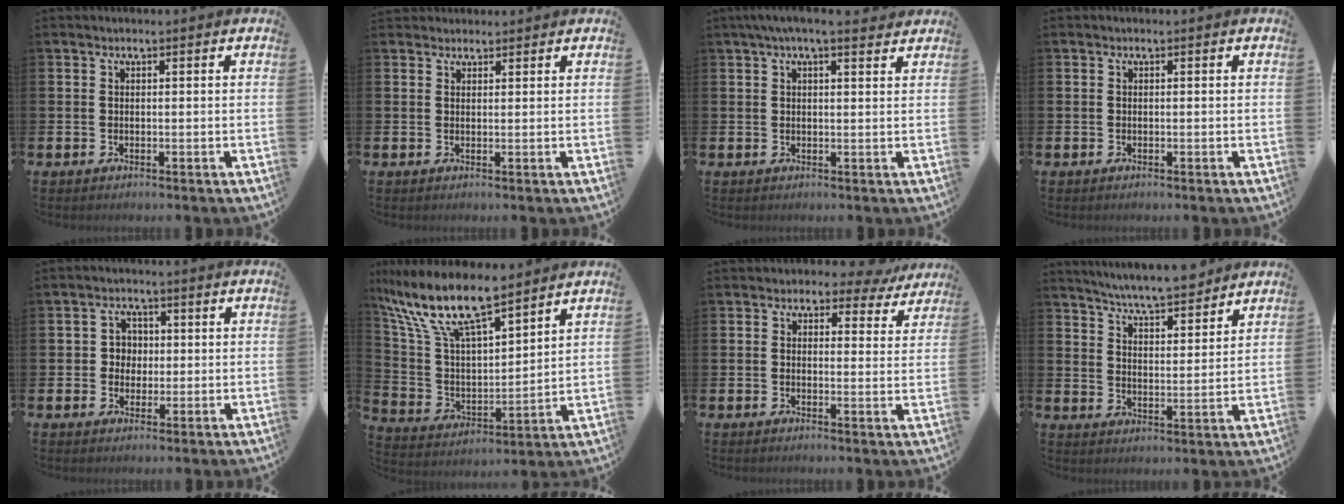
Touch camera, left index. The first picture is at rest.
{"total": 1.6, "force": [1.6, 0.5, -0.1], "torque": [0.009, -0.006, 0.028]}
{"total": 3.5, "force": [2.9, 0.6, 1.9], "torque": [-0.035, -0.007, 0.049]}
{"total": 0.0}
{"total": 2.9, "force": [0.3, 2.8, 0.8], "torque": [-0.018, 0.008, -0.001]}
{"total": 12.1, "force": [9.9, 2.6, 6.4], "torque": [-0.169, -0.053, 0.176]}
{"total": 2.9, "force": [2.2, 1.6, 0.9], "torque": [-0.011, -0.011, 0.032]}
{"total": 6.4, "force": [6.3, 0.1, 1.4], "torque": [-0.045, -0.040, 0.109]}